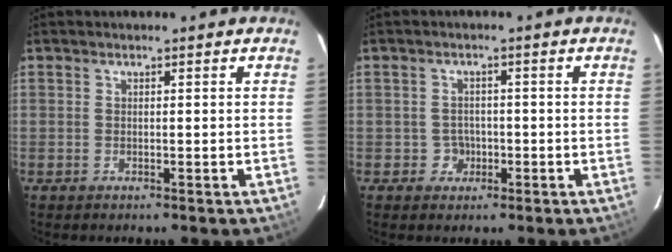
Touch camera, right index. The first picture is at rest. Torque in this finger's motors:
{"motor_torque": [-0.13, -0.01, -0.05, -0.01]}